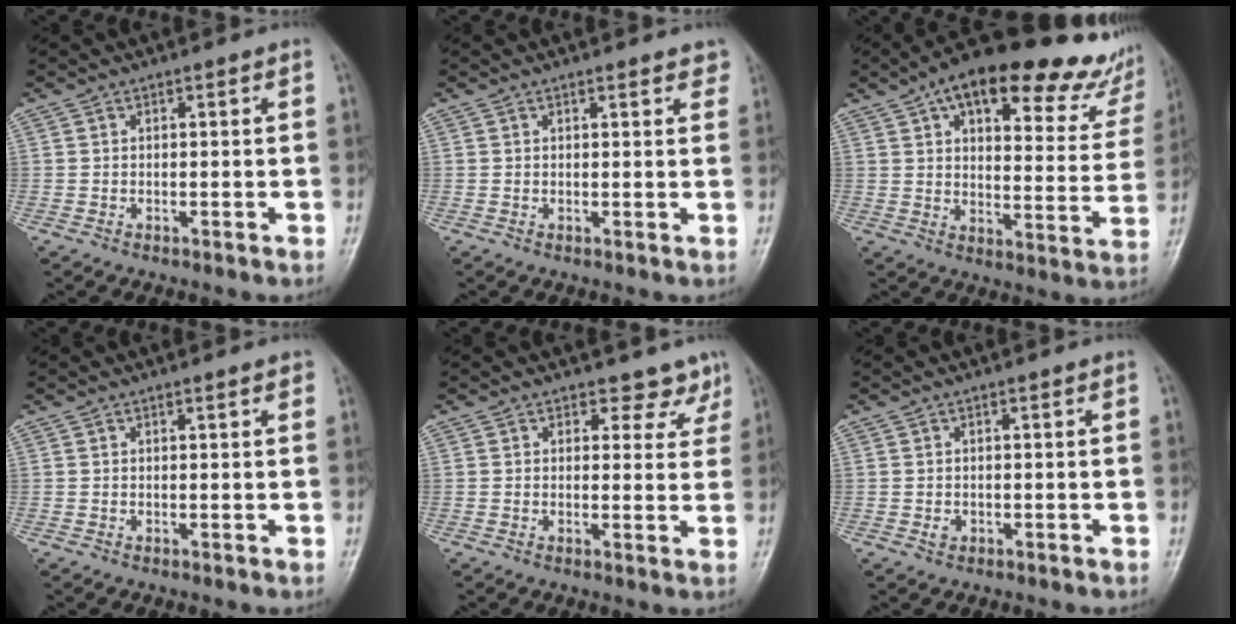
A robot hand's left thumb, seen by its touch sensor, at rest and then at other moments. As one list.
[{"total": 3.0, "force": [2.1, 1.1, 1.7], "torque": [-0.002, -0.001, 0.020]}, {"total": 27.2, "force": [18.2, 10.2, 17.3], "torque": [-0.205, -0.032, 0.233]}, {"total": 1.3, "force": [0.9, 0.3, 0.9], "torque": [-0.010, 0.000, 0.008]}, {"total": 5.0, "force": [4.0, 2.9, 0.5], "torque": [0.029, -0.025, 0.034]}, {"total": 1.0, "force": [-0.2, 0.9, 0.5], "torque": [-0.004, 0.001, -0.001]}]